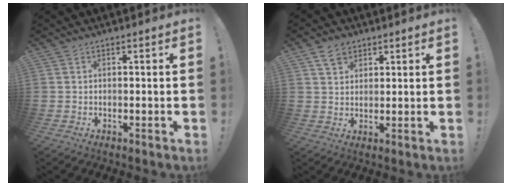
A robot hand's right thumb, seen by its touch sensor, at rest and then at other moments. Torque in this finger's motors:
{"motor_torque": [-0.09, 0.23, -0.19, 0.20, -0.01]}